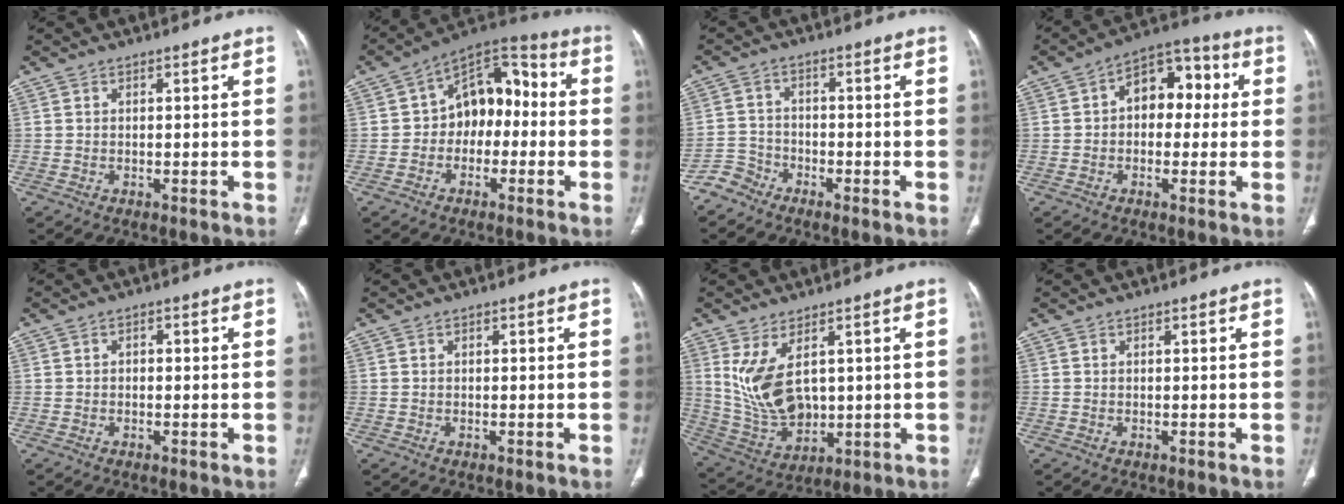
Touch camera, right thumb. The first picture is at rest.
{"total": 12.6, "force": [-0.7, 8.7, 9.0], "torque": [-0.083, 0.046, -0.030]}
{"total": 3.7, "force": [-3.2, 1.8, -0.3], "torque": [0.015, 0.013, -0.073]}
{"total": 11.1, "force": [1.3, 7.4, 8.1], "torque": [-0.076, 0.034, 0.009]}
{"total": 1.1, "force": [-0.1, 0.8, 0.7], "torque": [-0.006, 0.006, -0.005]}
{"total": 0.0}
{"total": 11.4, "force": [3.1, 6.5, 8.9], "torque": [-0.164, -0.019, 0.084]}
{"total": 0.0}